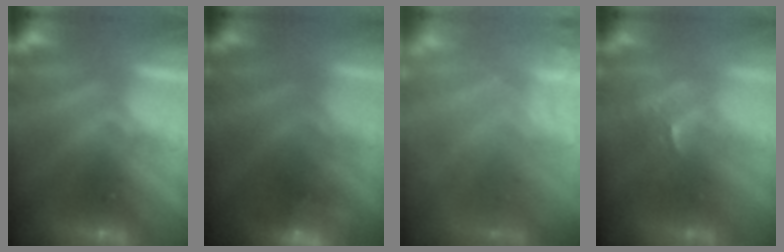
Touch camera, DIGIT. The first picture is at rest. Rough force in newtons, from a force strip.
{"total": 3.8}
{"total": 8.1}
{"total": 2.5}